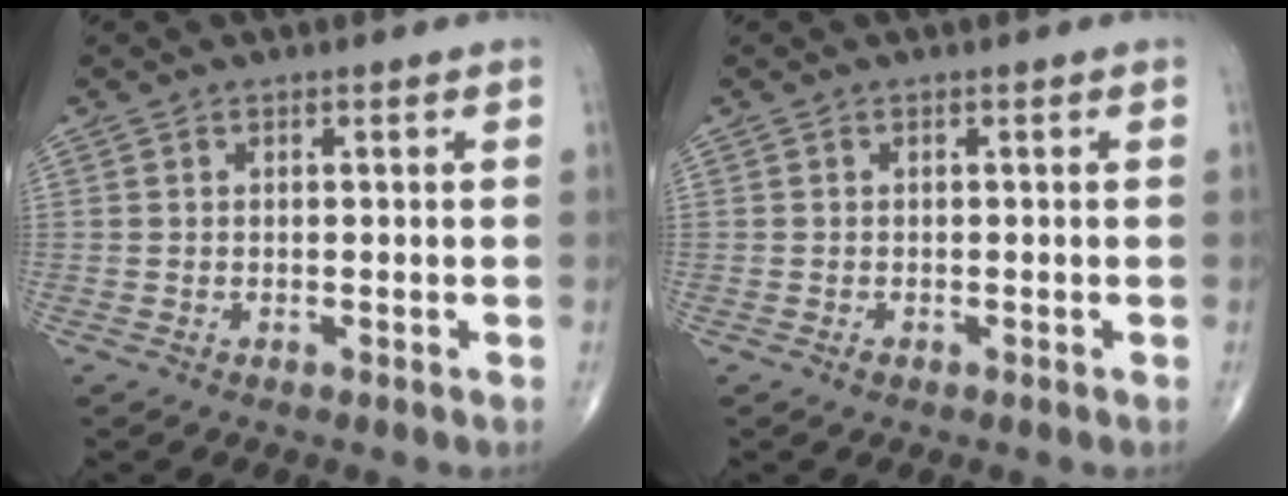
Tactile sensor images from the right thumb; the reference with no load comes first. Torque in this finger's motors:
{"motor_torque": [-0.30, 0.03, 0.01, 0.10, 0.02]}